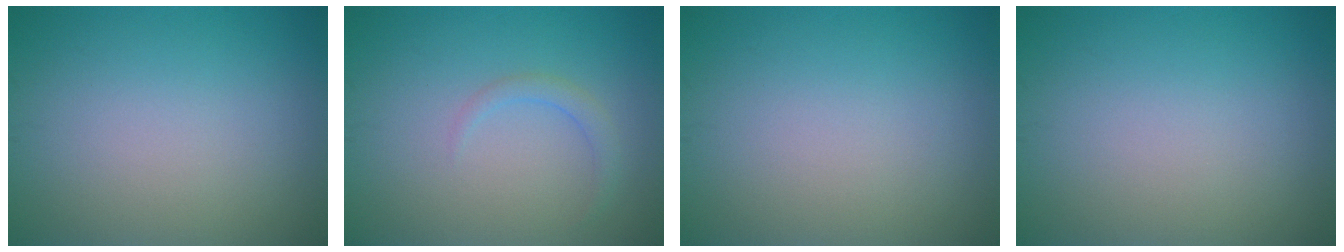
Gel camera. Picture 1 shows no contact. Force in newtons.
{"total": 1.3, "press": 1.3, "slide": 0.1}
{"total": 0.0}
{"total": 0.0}